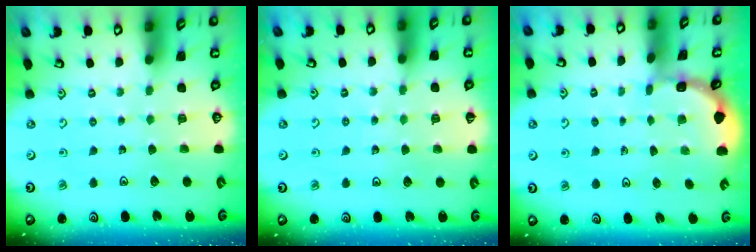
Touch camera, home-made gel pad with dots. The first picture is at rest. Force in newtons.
{"total": 2.9, "press": 2.9, "slide": 0.4}
{"total": 1.2, "press": 1.2, "slide": 0.1}